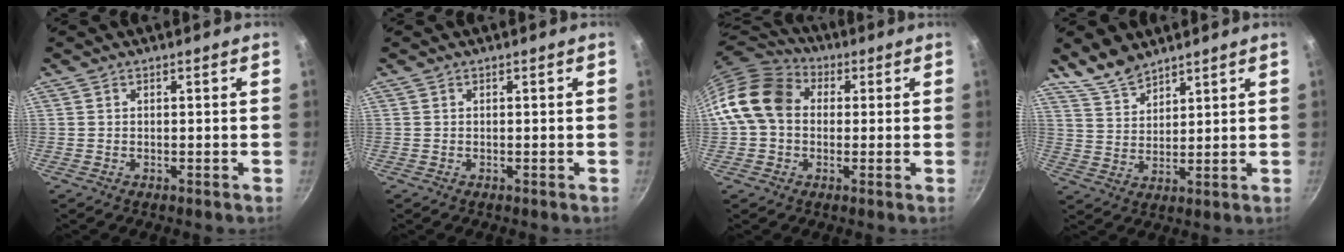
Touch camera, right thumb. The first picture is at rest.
{"total": 0.0}
{"total": 12.9, "force": [1.2, 10.2, 7.8], "torque": [-0.118, 0.028, 0.004]}
{"total": 6.9, "force": [6.0, 2.7, 2.2], "torque": [-0.030, -0.030, 0.122]}